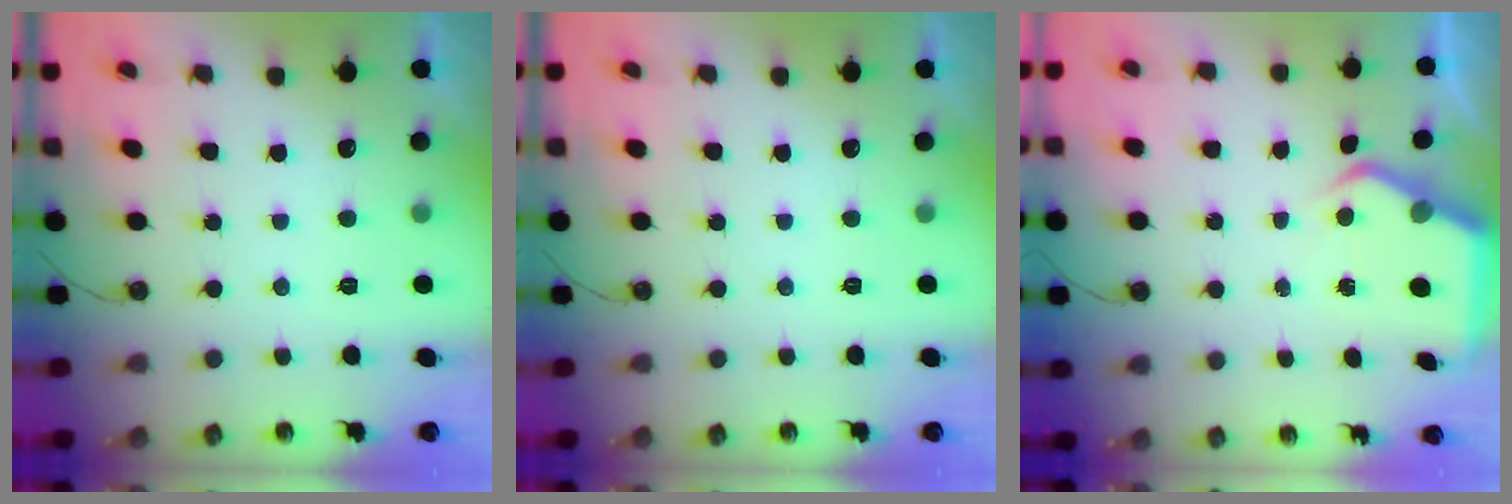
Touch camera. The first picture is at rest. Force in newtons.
{"total": 0.0}
{"total": 5.4, "press": 5.4, "slide": 0.4}